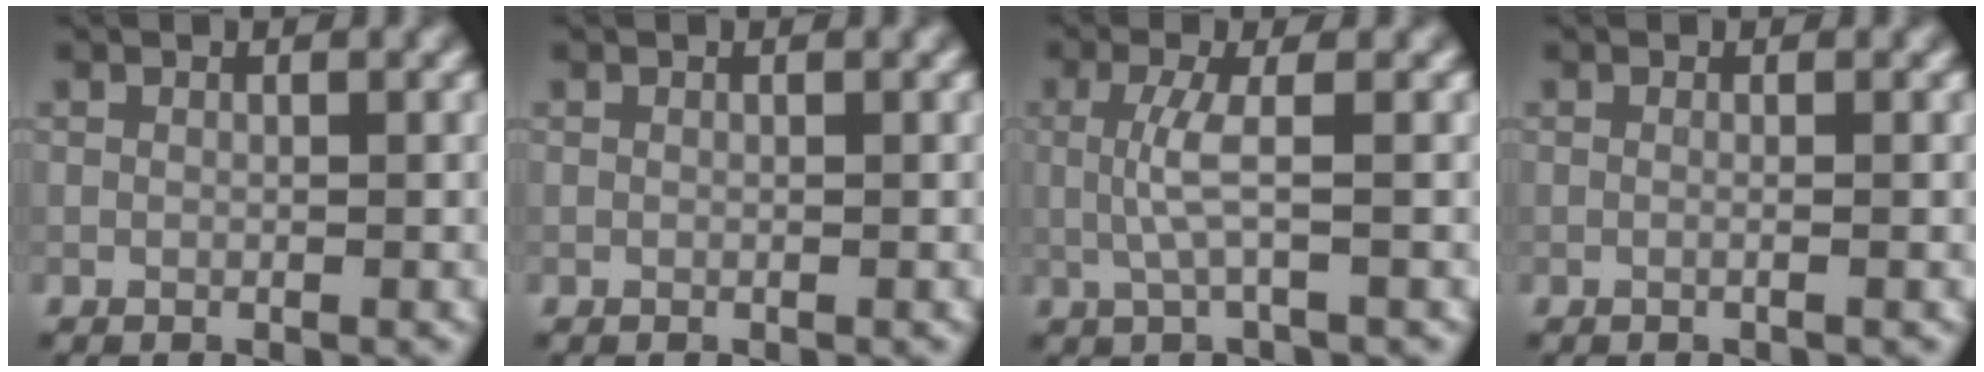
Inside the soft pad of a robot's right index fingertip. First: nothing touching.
{"total": 0.0}
{"total": 2.8, "force": [0.0, 0.5, 2.8], "torque": [-0.064, -0.001, 0.000]}
{"total": 1.7, "force": [0.2, 0.9, 1.5], "torque": [-0.001, -0.007, -0.019]}